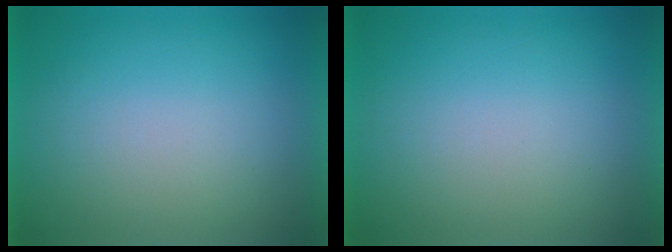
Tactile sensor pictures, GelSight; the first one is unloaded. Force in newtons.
{"total": 0.0}